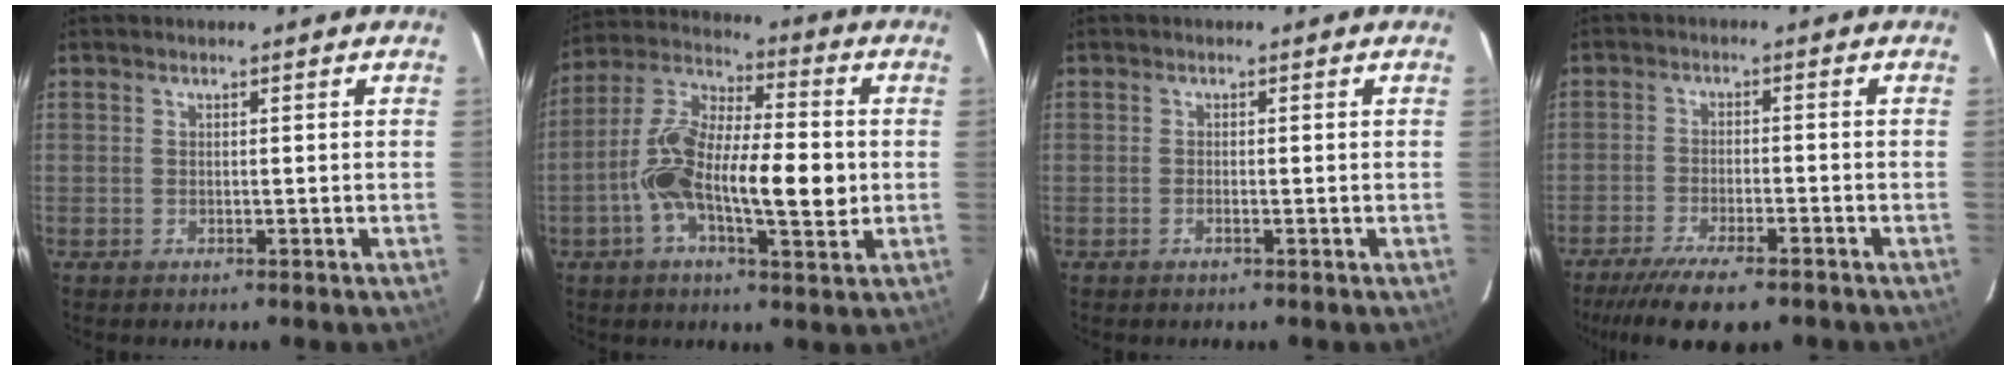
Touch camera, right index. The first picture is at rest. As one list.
[{"total": 16.0, "force": [-2.2, 4.8, 15.1], "torque": [-0.287, 0.019, -0.044]}, {"total": 0.6, "force": [-0.3, 0.1, 0.5], "torque": [-0.011, 0.000, -0.005]}, {"total": 9.8, "force": [-7.5, 2.2, 5.9], "torque": [-0.093, -0.017, -0.121]}]